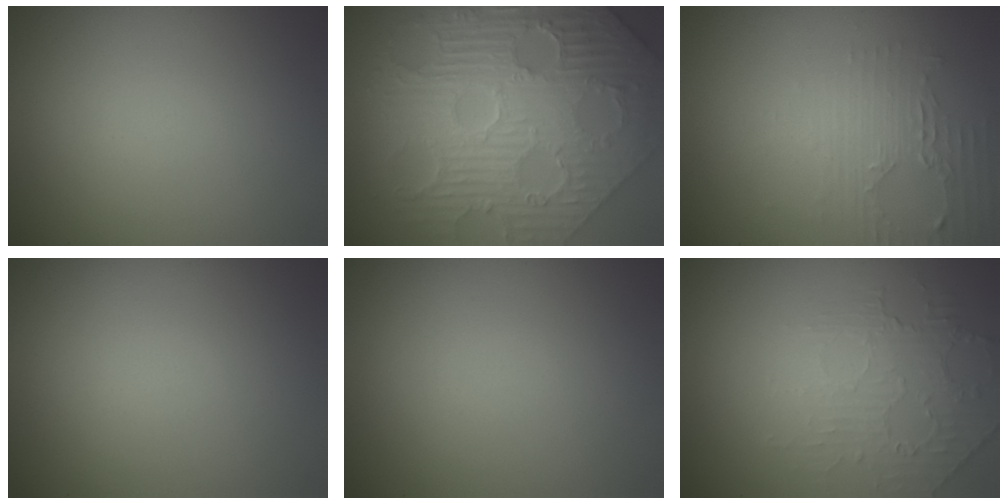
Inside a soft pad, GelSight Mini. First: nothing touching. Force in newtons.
{"total": 11.5, "press": 7.9, "slide": 8.4}
{"total": 2.2, "press": 2.1, "slide": 0.6}
{"total": 0.0}
{"total": 0.0}
{"total": 2.1, "press": 1.2, "slide": 1.7}